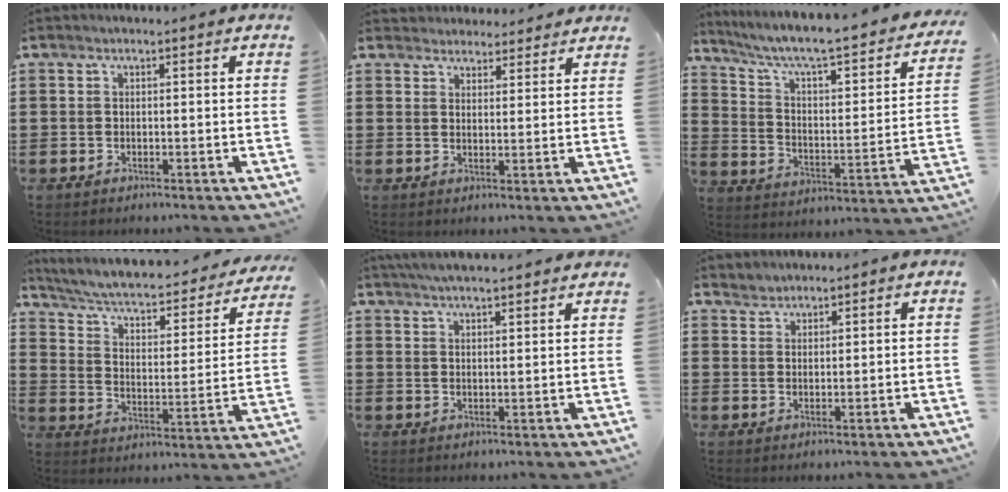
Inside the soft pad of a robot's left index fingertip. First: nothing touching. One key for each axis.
{"total": 3.2, "fx": 3.1, "fy": 1.0, "fz": -0.1, "tx": -0.009, "ty": -0.005, "tz": 0.060}
{"total": 5.0, "fx": 3.5, "fy": 0.4, "fz": 3.6, "tx": -0.086, "ty": -0.041, "tz": 0.048}
{"total": 4.7, "fx": 3.7, "fy": 1.0, "fz": 2.7, "tx": -0.071, "ty": -0.036, "tz": 0.054}
{"total": 3.7, "fx": 3.5, "fy": -0.1, "fz": 1.2, "tx": -0.032, "ty": -0.005, "tz": 0.066}
{"total": 1.7, "fx": 1.6, "fy": 0.5, "fz": -0.4, "tx": 0.003, "ty": 0.003, "tz": 0.033}